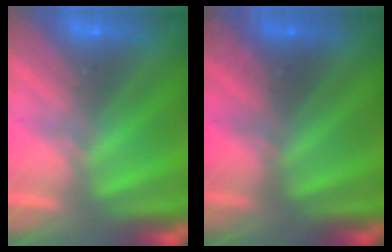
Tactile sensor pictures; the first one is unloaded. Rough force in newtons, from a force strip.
{"total": 2.4}